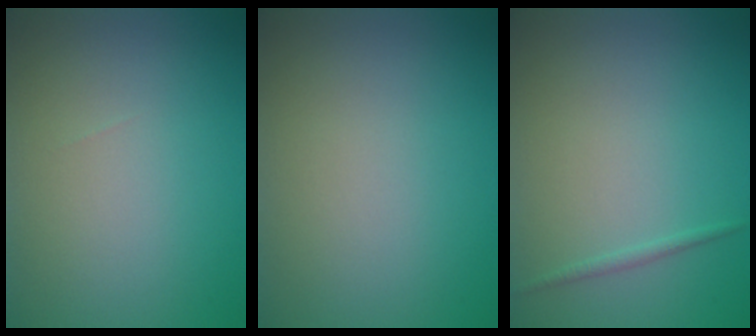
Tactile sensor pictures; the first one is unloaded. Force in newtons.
{"total": 0.0}
{"total": 0.7, "press": 0.7, "slide": 0.0}